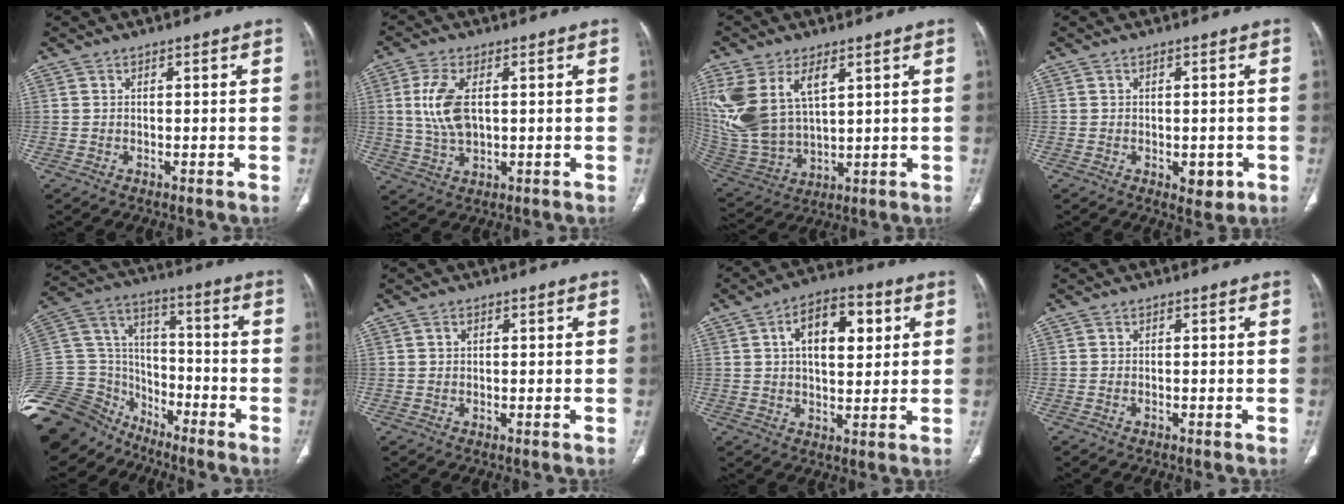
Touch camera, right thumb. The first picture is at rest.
{"total": 8.6, "force": [1.5, 4.5, 7.2], "torque": [-0.161, -0.005, 0.034]}
{"total": 17.5, "force": [6.8, 9.9, 12.8], "torque": [-0.273, -0.020, 0.152]}
{"total": 3.8, "force": [-1.1, 2.2, 2.9], "torque": [-0.019, -0.001, -0.005]}
{"total": 29.6, "force": [-20.9, 17.7, 11.3], "torque": [-0.347, 0.034, -0.364]}
{"total": 1.0, "force": [0.4, 0.7, 0.6], "torque": [-0.006, 0.003, 0.006]}
{"total": 12.4, "force": [3.6, 6.6, 9.9], "torque": [-0.127, 0.004, 0.054]}
{"total": 0.0}